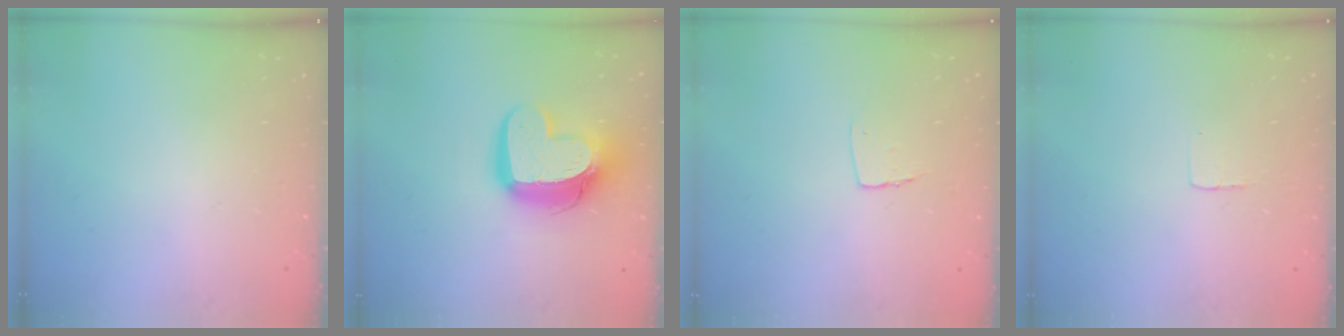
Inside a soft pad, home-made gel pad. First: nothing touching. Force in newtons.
{"total": 15.3, "press": 15.3, "slide": 1.4}
{"total": 5.0, "press": 5.0, "slide": 0.3}
{"total": 2.3, "press": 2.3, "slide": 0.1}